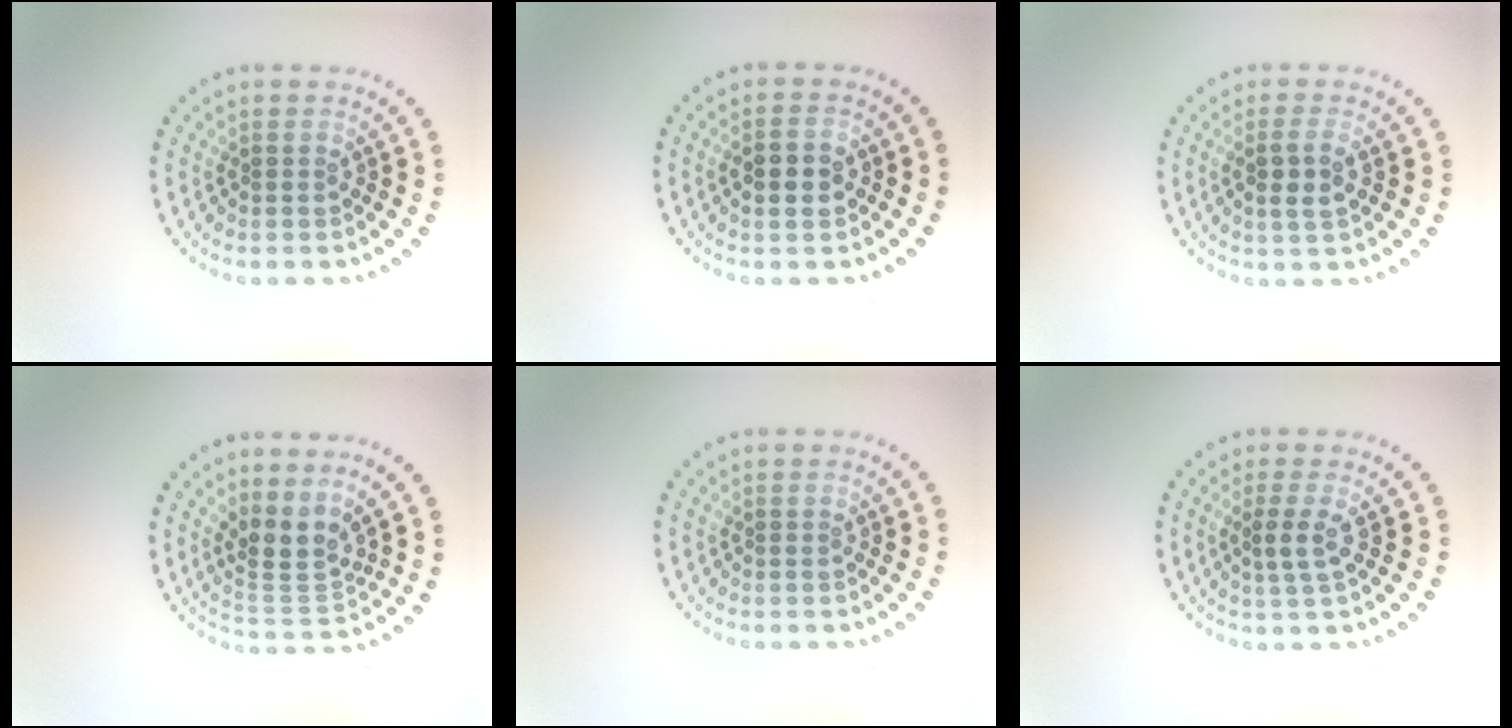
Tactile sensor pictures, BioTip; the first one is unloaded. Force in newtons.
{"total": 2.7, "press": 2.7, "slide": 0.5}
{"total": 2.3, "press": 2.2, "slide": 0.7}
{"total": 3.2, "press": 2.3, "slide": 2.1}
{"total": 0.0}
{"total": 1.8, "press": 1.5, "slide": 1.0}